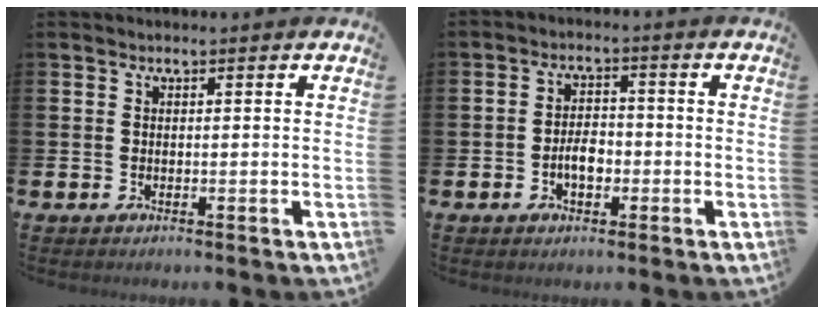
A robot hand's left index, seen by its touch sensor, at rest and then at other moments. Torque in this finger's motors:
{"motor_torque": [0.61, 0.03, 0.13, 0.09]}